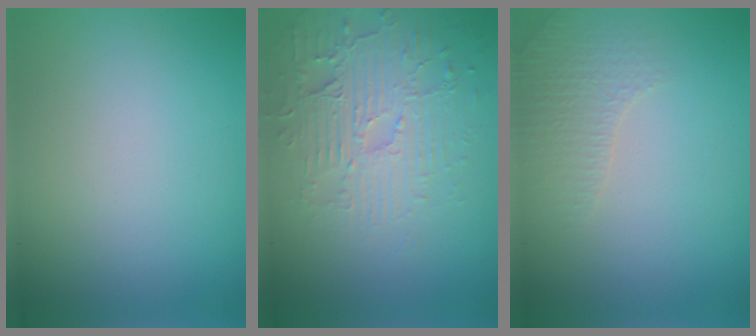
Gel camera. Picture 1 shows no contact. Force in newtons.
{"total": 4.1, "press": 3.8, "slide": 1.5}
{"total": 2.3, "press": 2.2, "slide": 0.7}